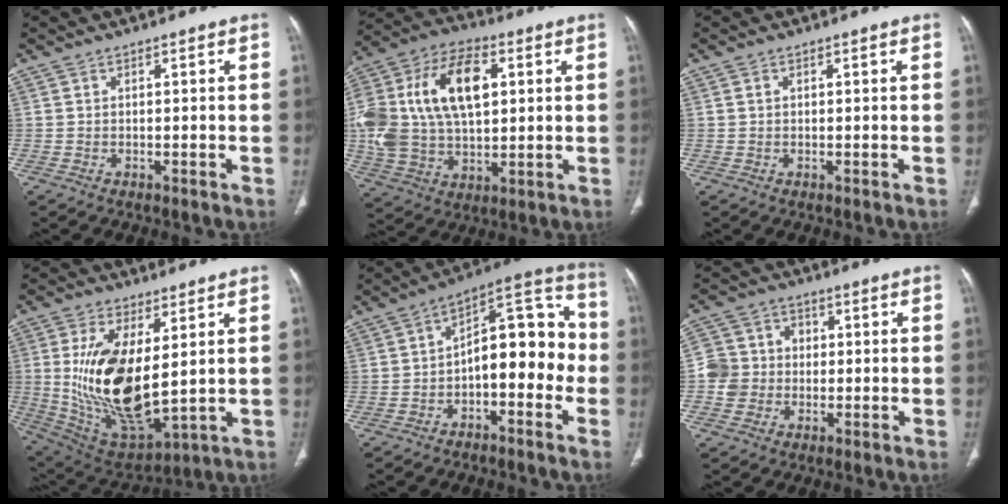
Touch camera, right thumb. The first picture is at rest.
{"total": 24.5, "force": [4.9, 14.7, 19.0], "torque": [-0.394, 0.015, 0.086]}
{"total": 0.5, "force": [0.2, 0.4, 0.3], "torque": [-0.007, 0.002, 0.004]}
{"total": 19.6, "force": [2.4, 9.0, 17.3], "torque": [-0.322, -0.028, 0.067]}
{"total": 14.7, "force": [-2.5, 7.7, 12.3], "torque": [-0.138, 0.062, -0.048]}
{"total": 7.8, "force": [-0.7, 7.4, 2.1], "torque": [-0.012, 0.023, -0.019]}